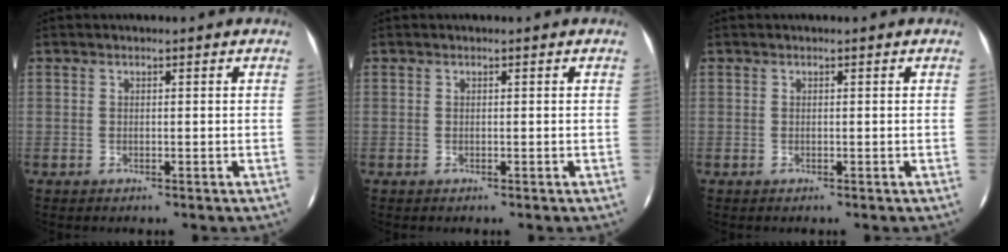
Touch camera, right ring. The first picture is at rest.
{"total": 0.0}
{"total": 0.0}